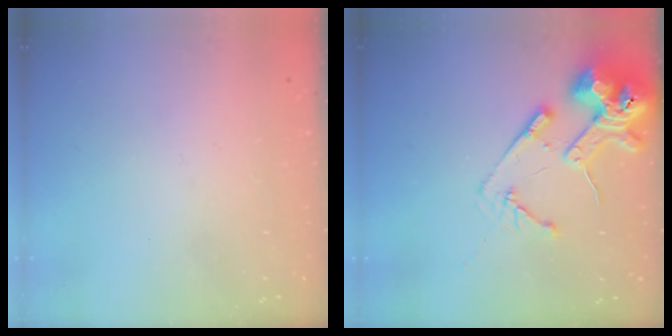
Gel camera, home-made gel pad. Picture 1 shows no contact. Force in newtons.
{"total": 15.3, "press": 15.2, "slide": 1.9}